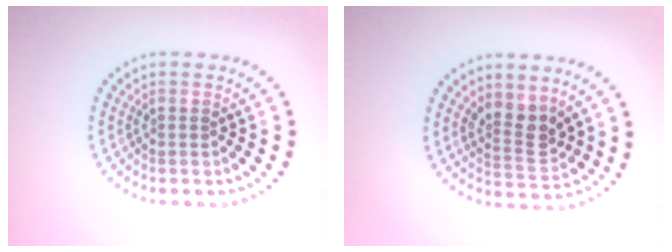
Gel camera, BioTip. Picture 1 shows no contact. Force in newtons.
{"total": 3.0, "press": 2.6, "slide": 1.5}